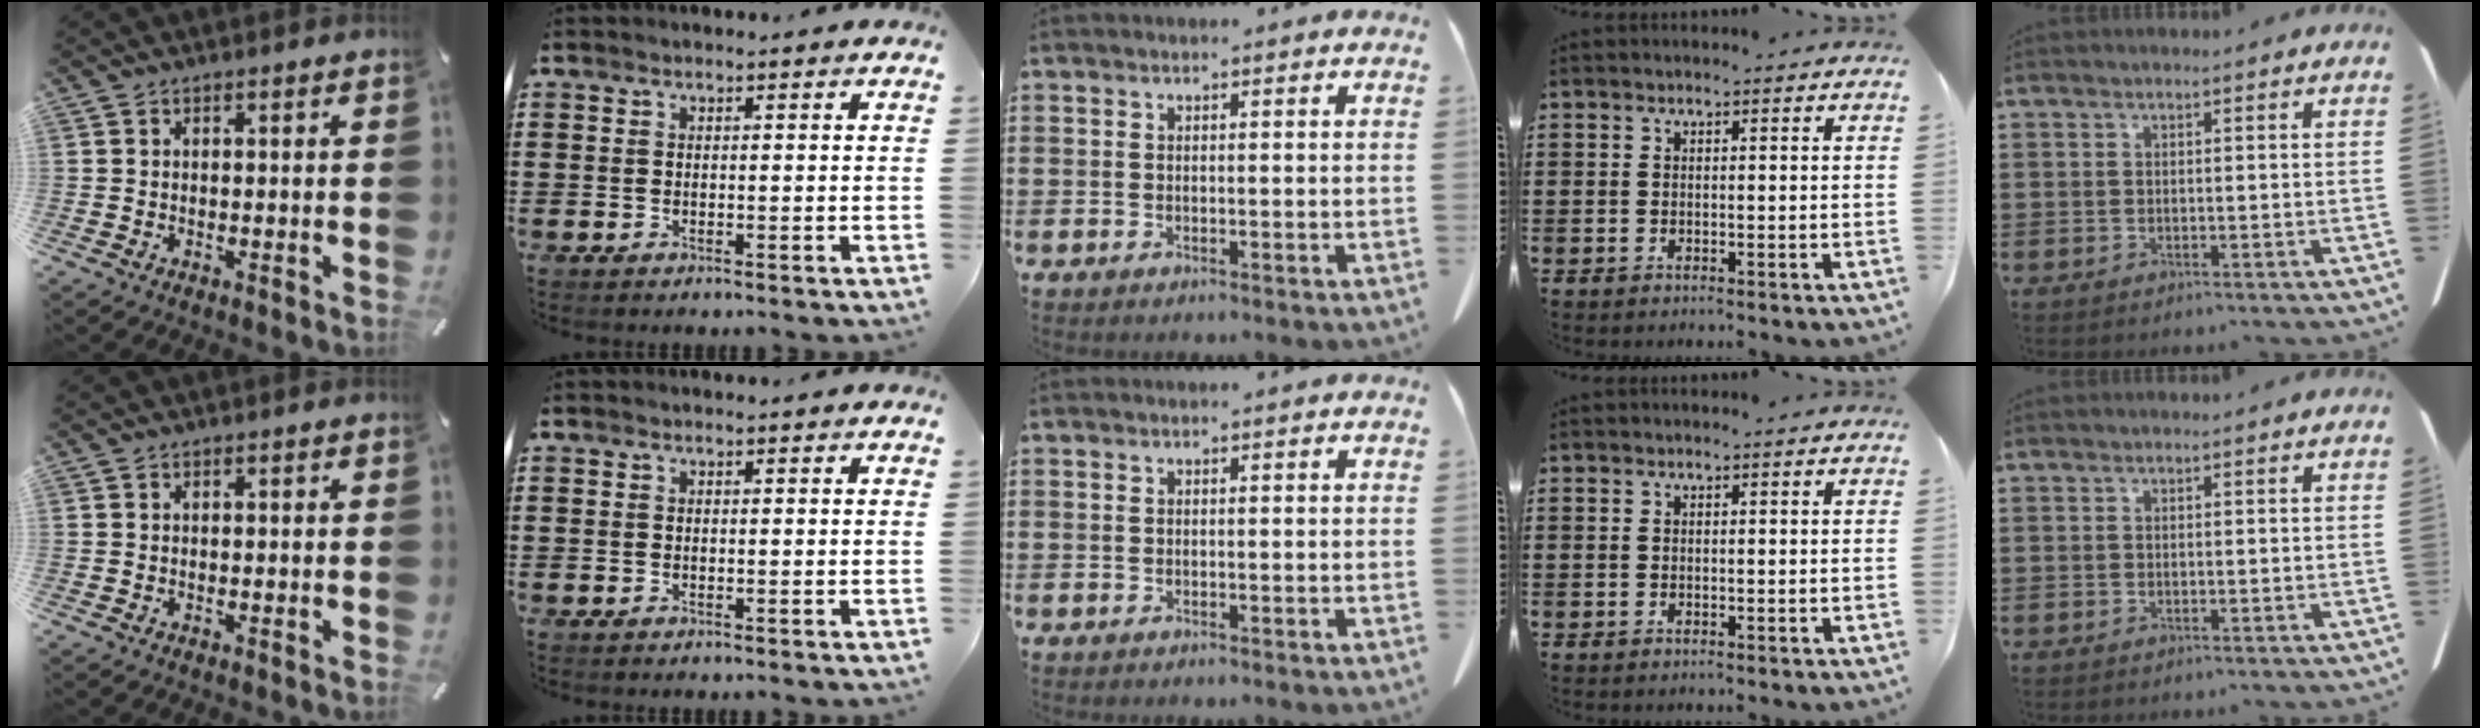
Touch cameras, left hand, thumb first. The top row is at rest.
{}